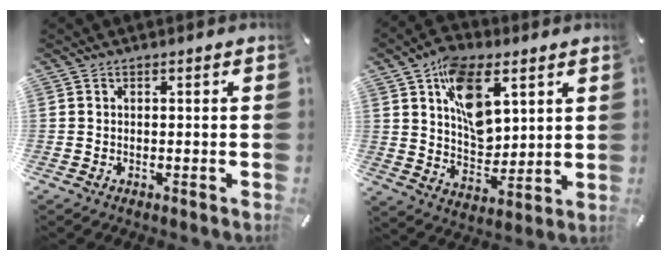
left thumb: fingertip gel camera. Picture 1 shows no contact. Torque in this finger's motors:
{"motor_torque": [2.22, 2.31, 1.92, -0.85, 0.44]}